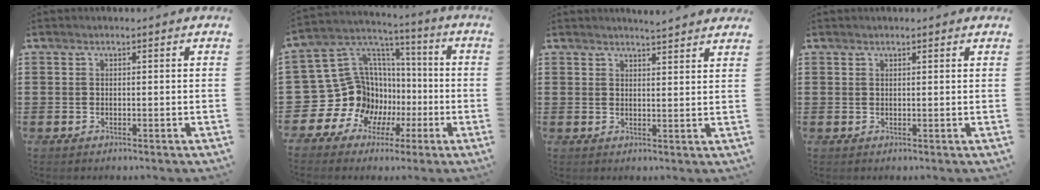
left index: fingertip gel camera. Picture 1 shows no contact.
{"total": 15.6, "force": [-3.1, 14.5, 5.0], "torque": [-0.171, -0.026, -0.020]}
{"total": 2.7, "force": [2.7, -0.4, 0.3], "torque": [-0.013, -0.008, 0.051]}
{"total": 0.8, "force": [0.7, 0.2, 0.4], "torque": [-0.010, 0.002, 0.012]}